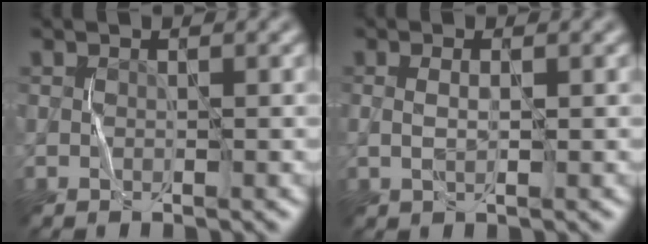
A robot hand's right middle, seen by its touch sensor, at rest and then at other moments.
{"total": 1.0, "force": [0.1, 0.2, 0.9], "torque": [-0.024, 0.000, 0.003]}